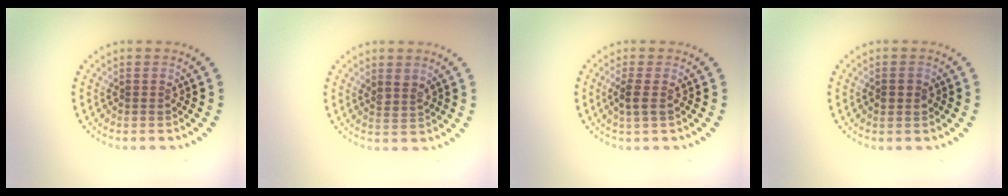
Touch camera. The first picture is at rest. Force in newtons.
{"total": 1.3, "press": 1.1, "slide": 0.6}
{"total": 1.6, "press": 1.4, "slide": 0.8}
{"total": 1.3, "press": 1.3, "slide": 0.1}